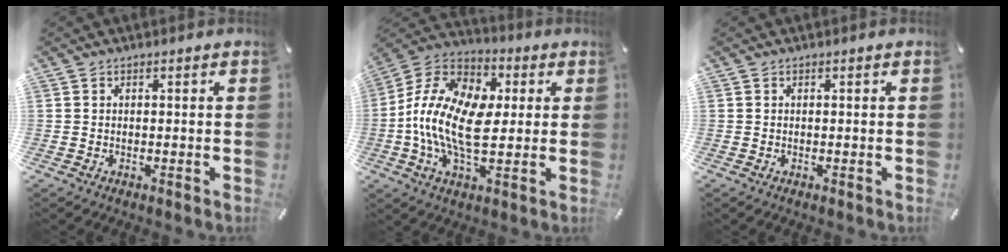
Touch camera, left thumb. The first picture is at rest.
{"total": 16.7, "force": [-1.0, 10.0, 13.3], "torque": [-0.308, -0.002, -0.026]}
{"total": 0.0}